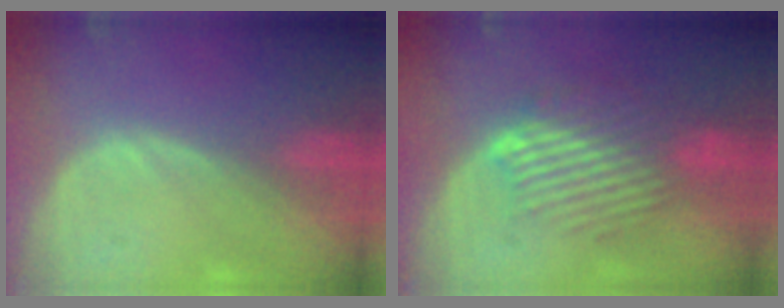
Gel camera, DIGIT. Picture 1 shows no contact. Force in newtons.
{"total": 9.2, "press": 8.0, "slide": 4.7}